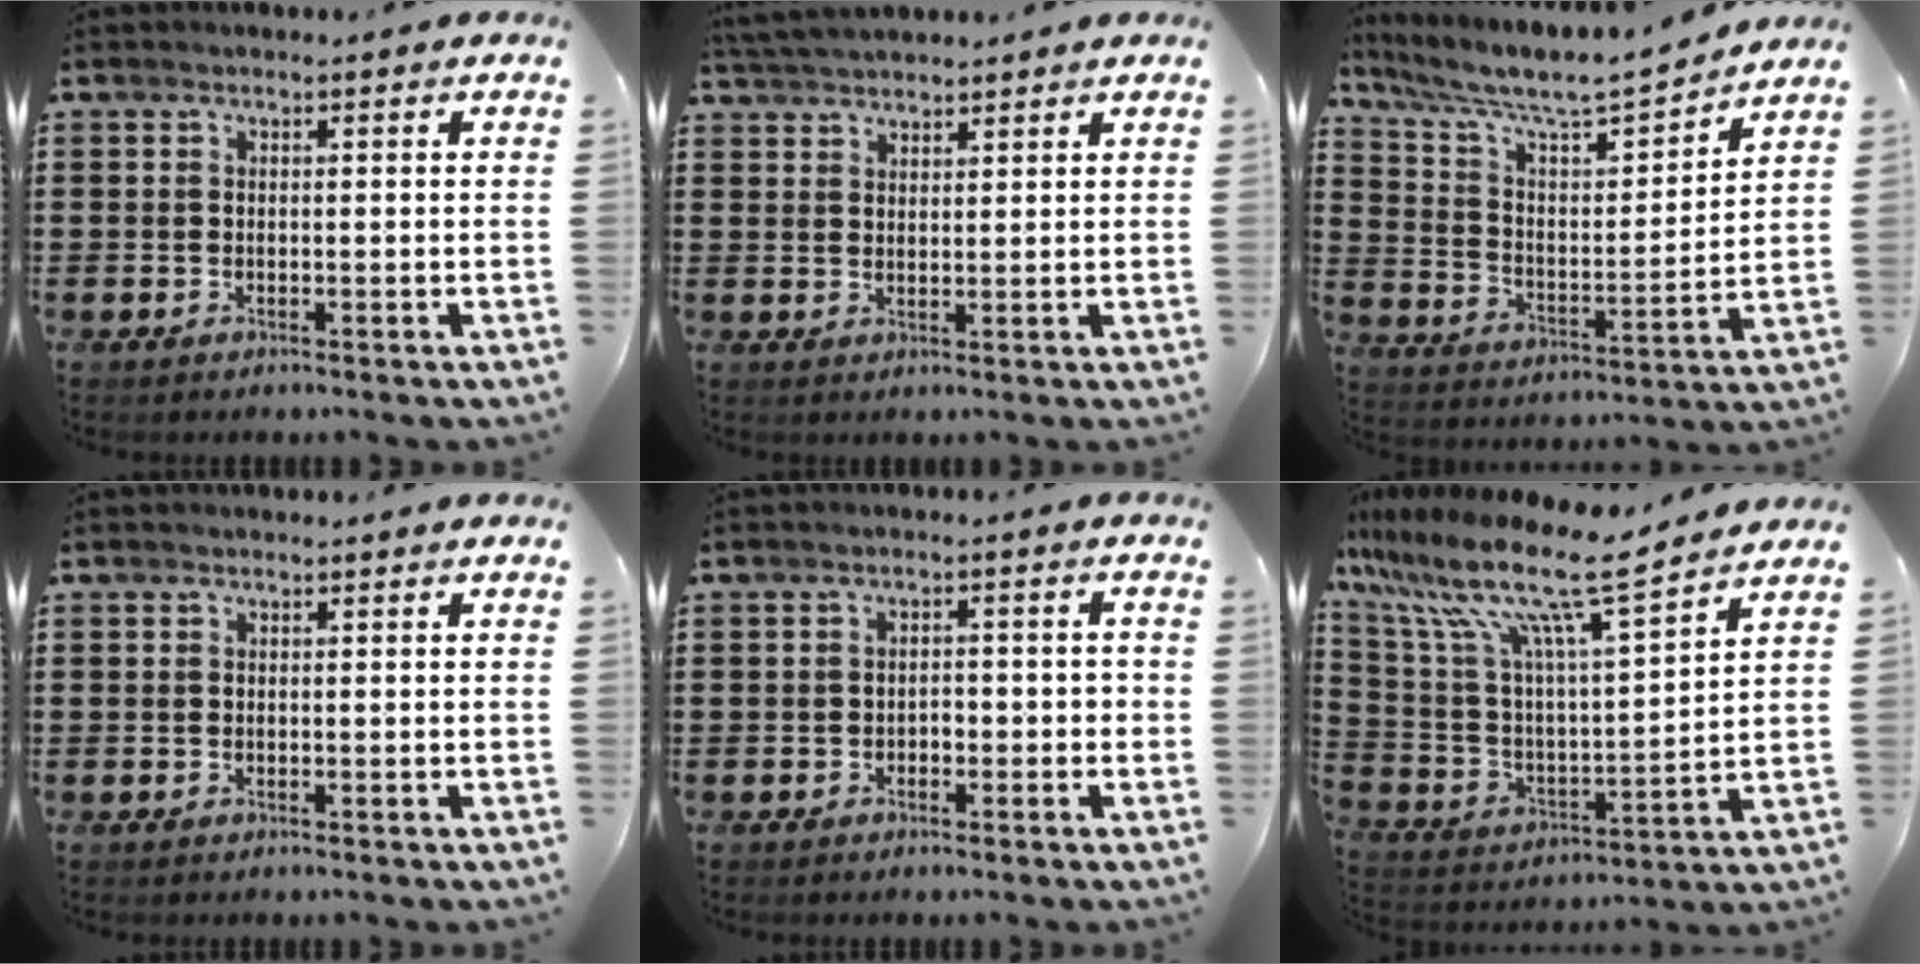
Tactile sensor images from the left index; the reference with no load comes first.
{"total": 3.6, "force": [3.5, 0.3, 0.6], "torque": [-0.021, -0.005, 0.068]}
{"total": 6.7, "force": [6.0, 0.7, 3.0], "torque": [-0.086, -0.044, 0.097]}
{"total": 0.0}
{"total": 1.8, "force": [-1.2, 1.0, 0.9], "torque": [-0.022, 0.004, -0.028]}
{"total": 13.7, "force": [10.3, 1.6, 8.9], "torque": [-0.210, -0.069, 0.167]}